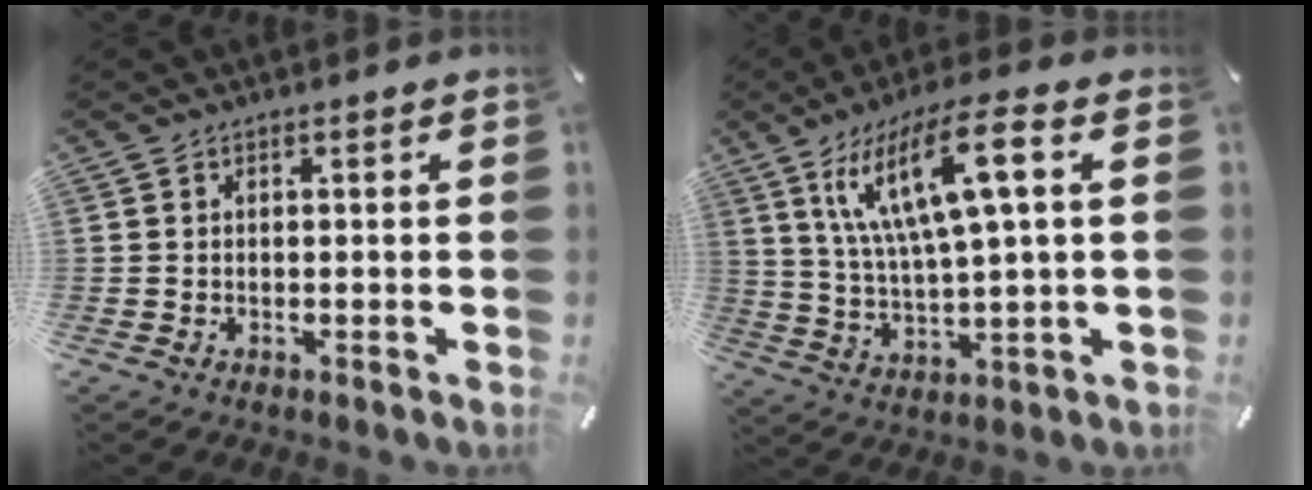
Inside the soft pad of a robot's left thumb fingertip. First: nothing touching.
{"total": 15.5, "force": [6.1, 3.6, 13.8], "torque": [-0.287, -0.001, 0.096]}